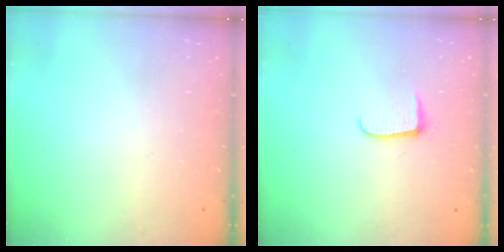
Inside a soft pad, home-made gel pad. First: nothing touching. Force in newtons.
{"total": 6.2, "press": 6.1, "slide": 0.7}